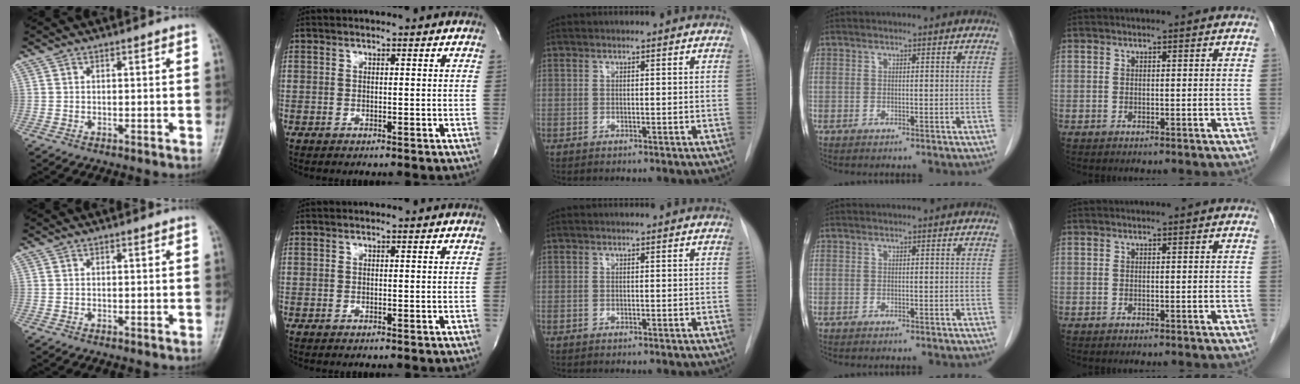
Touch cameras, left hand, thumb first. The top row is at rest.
{}